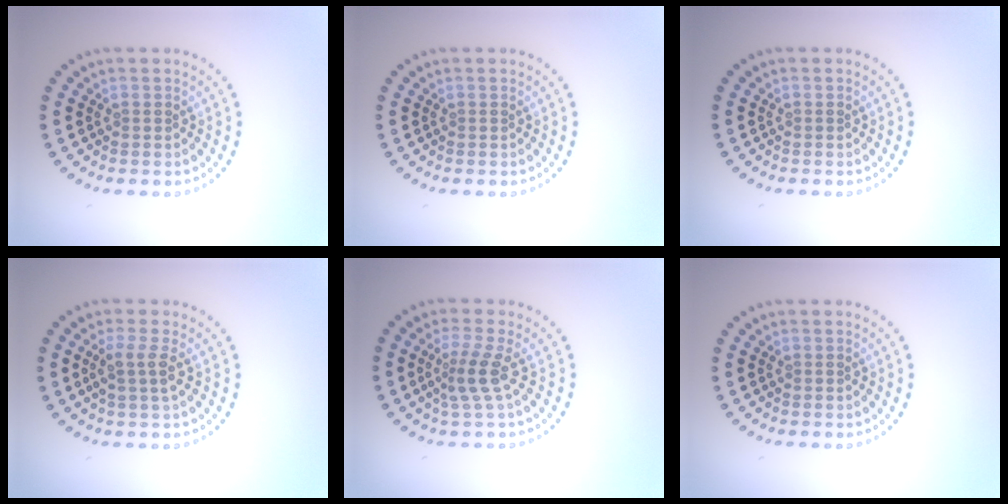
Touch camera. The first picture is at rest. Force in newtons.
{"total": 0.0}
{"total": 0.0}
{"total": 2.1, "press": 1.8, "slide": 1.2}
{"total": 2.6, "press": 1.8, "slide": 1.8}
{"total": 0.0}